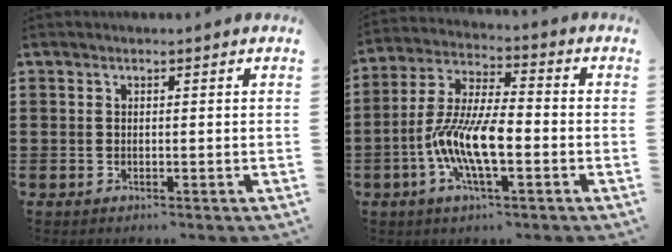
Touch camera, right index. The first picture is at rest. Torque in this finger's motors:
{"motor_torque": [2.14, 0.00, 0.86, 0.17]}